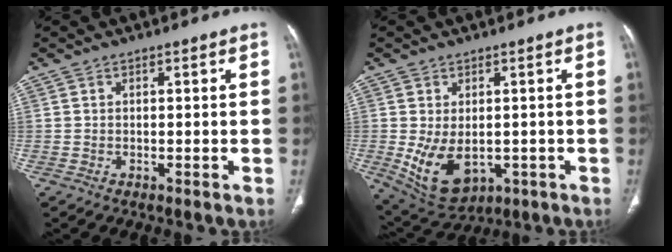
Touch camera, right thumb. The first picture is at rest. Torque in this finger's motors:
{"motor_torque": [-0.38, 0.30, 0.92, 0.08, 0.34]}